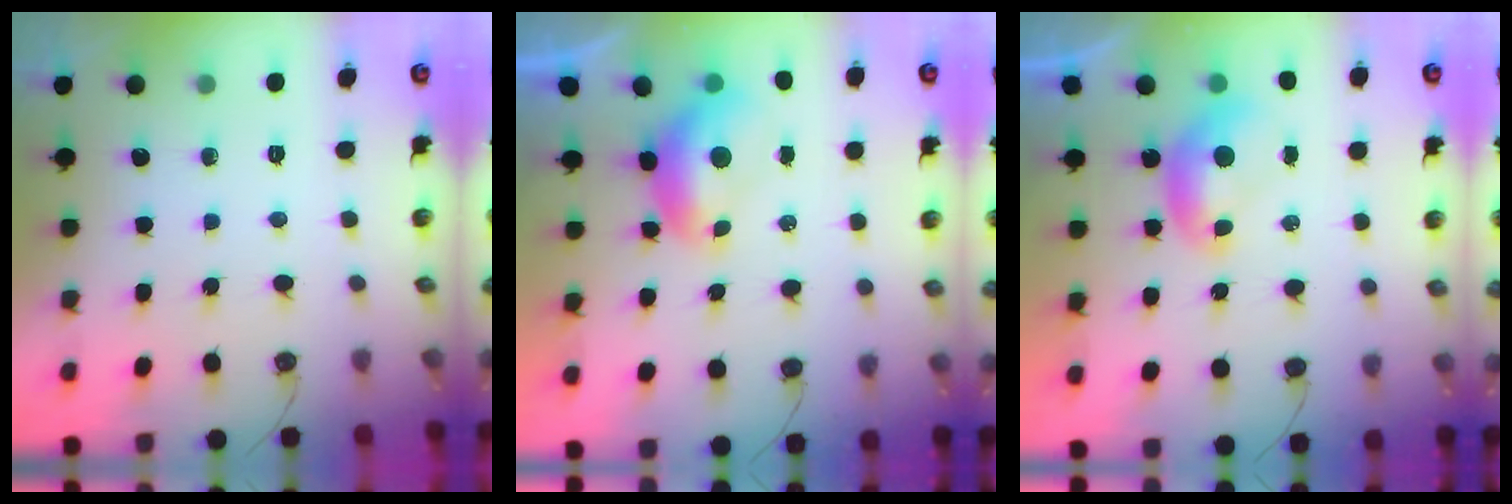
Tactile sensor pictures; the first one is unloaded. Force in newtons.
{"total": 0.5, "press": 0.1, "slide": 0.5}
{"total": 0.0}